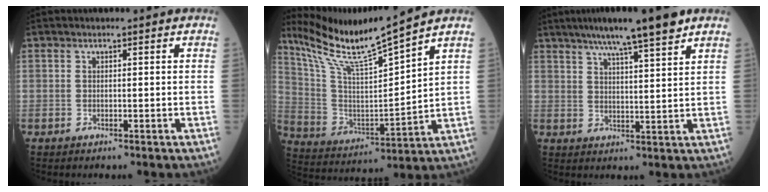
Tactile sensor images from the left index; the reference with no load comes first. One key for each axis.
{"total": 13.9, "fx": 12.2, "fy": -1.7, "fz": 6.3, "tx": -0.132, "ty": -0.008, "tz": 0.238}
{"total": 11.2, "fx": 8.5, "fy": 0.3, "fz": 7.2, "tx": -0.116, "ty": 0.016, "tz": 0.124}